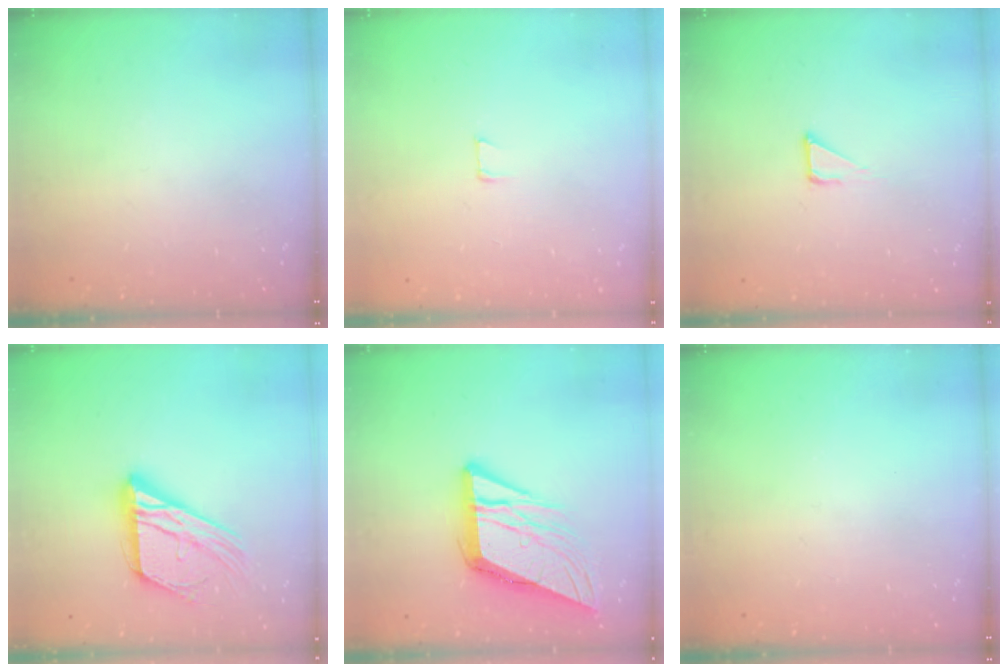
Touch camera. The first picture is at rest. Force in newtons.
{"total": 4.0, "press": 4.0, "slide": 0.3}
{"total": 3.5, "press": 3.5, "slide": 0.2}
{"total": 18.7, "press": 18.6, "slide": 1.8}
{"total": 13.7, "press": 13.4, "slide": 2.6}
{"total": 0.0}